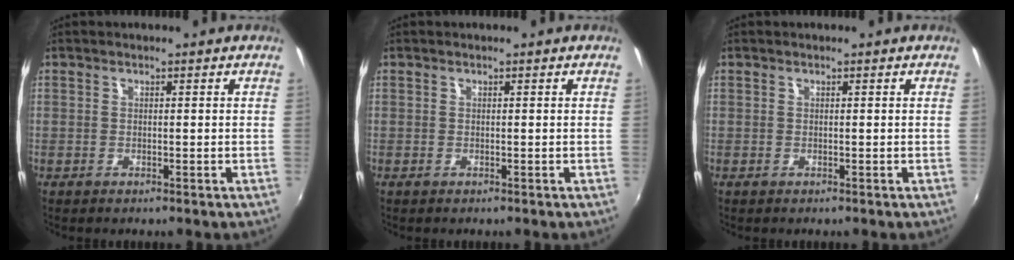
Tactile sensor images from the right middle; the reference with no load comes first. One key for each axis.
{"total": 0.0}
{"total": 0.0}